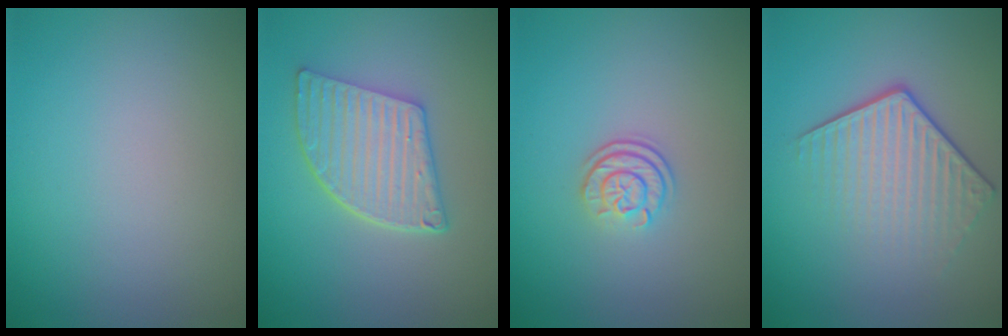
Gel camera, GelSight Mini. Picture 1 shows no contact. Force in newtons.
{"total": 5.1, "press": 4.2, "slide": 3.0}
{"total": 2.4, "press": 1.8, "slide": 1.5}
{"total": 4.2, "press": 2.9, "slide": 3.1}